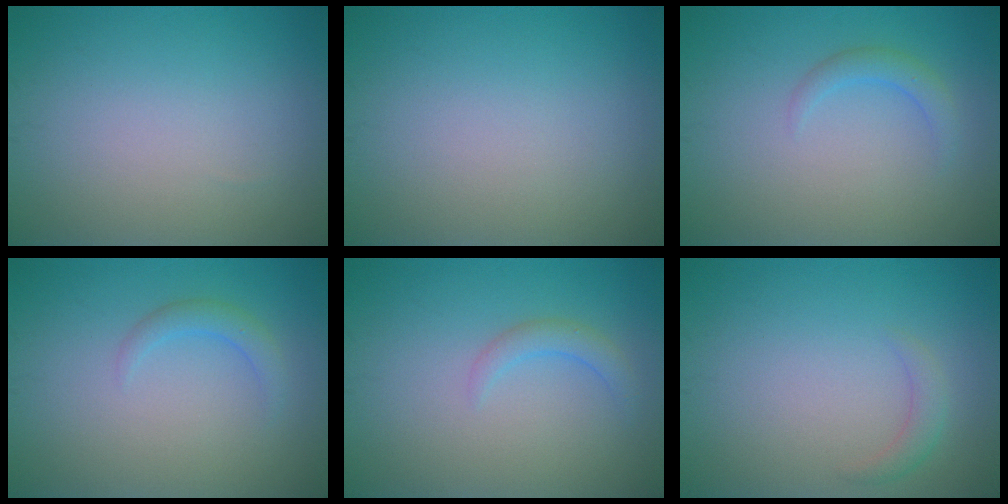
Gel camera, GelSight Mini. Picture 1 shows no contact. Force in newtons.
{"total": 0.0}
{"total": 1.6, "press": 1.6, "slide": 0.0}
{"total": 1.6, "press": 1.6, "slide": 0.0}
{"total": 1.6, "press": 1.6, "slide": 0.2}
{"total": 1.3, "press": 1.3, "slide": 0.1}